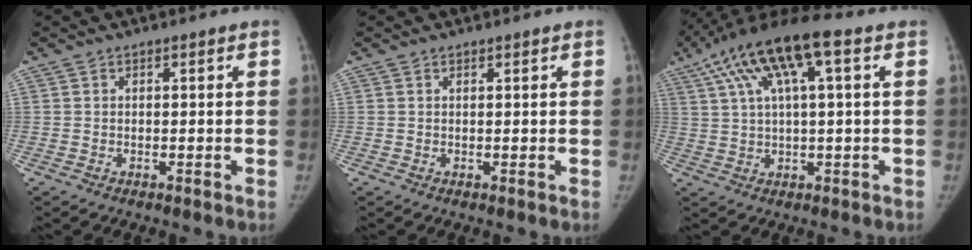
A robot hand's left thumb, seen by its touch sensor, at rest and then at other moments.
{"total": 0.5, "force": [0.4, 0.1, 0.3], "torque": [-0.002, -0.001, 0.008]}
{"total": 15.6, "force": [6.2, 4.3, 13.6], "torque": [-0.261, 0.025, 0.107]}